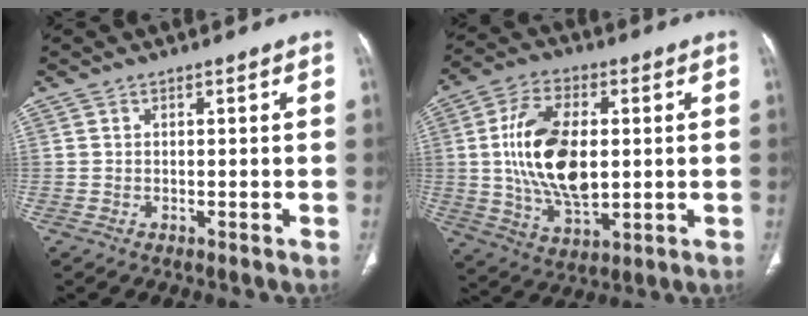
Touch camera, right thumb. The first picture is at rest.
{"total": 17.1, "force": [1.2, 9.2, 14.4], "torque": [-0.264, -0.006, 0.028]}